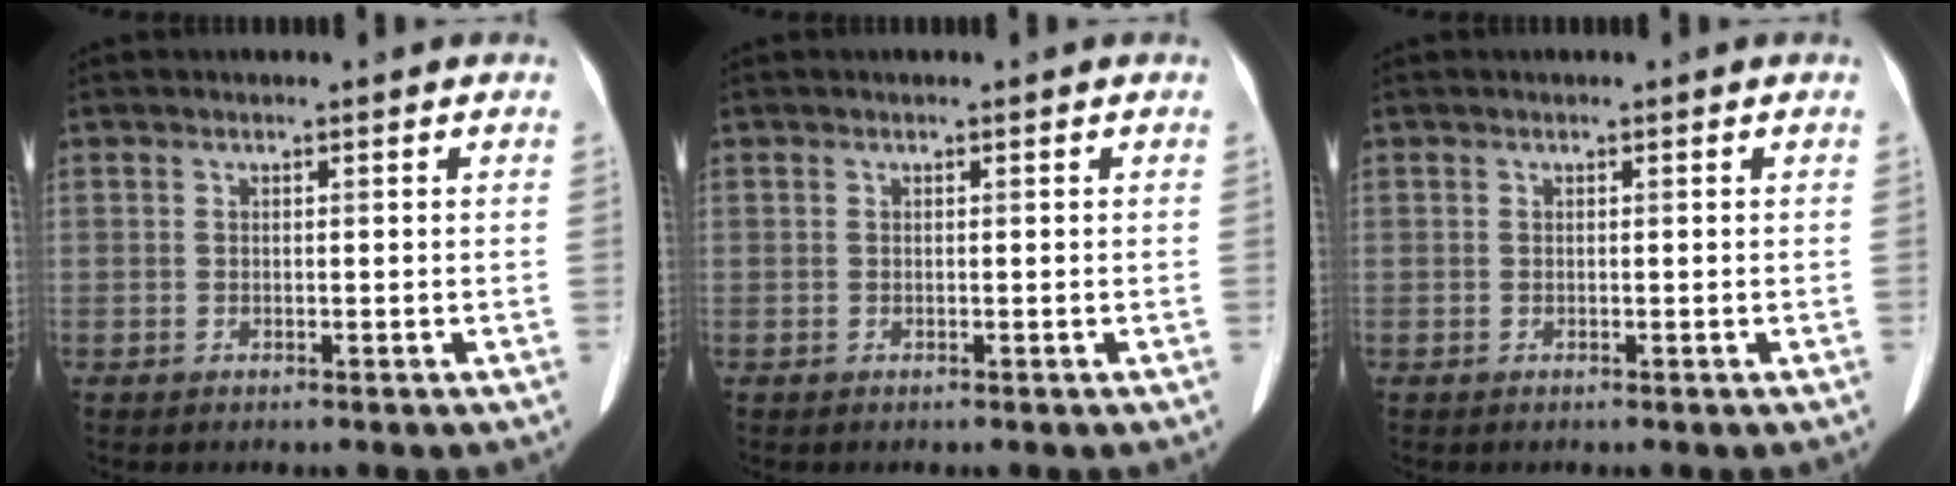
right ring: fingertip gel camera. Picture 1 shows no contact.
{"total": 0.0}
{"total": 0.0}